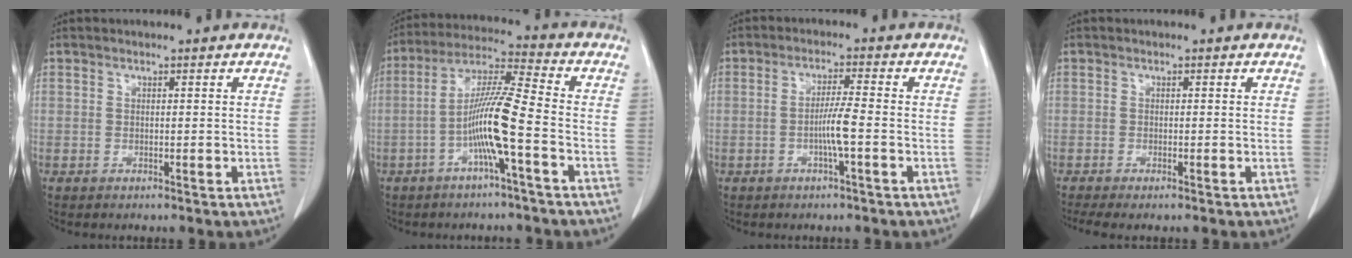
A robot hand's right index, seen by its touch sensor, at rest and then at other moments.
{"total": 10.2, "force": [-3.3, -0.5, 9.6], "torque": [-0.189, 0.014, -0.066]}
{"total": 4.1, "force": [-1.2, -0.4, 3.9], "torque": [-0.076, 0.001, -0.023]}
{"total": 3.0, "force": [-2.3, 0.2, 1.9], "torque": [-0.034, -0.008, -0.039]}